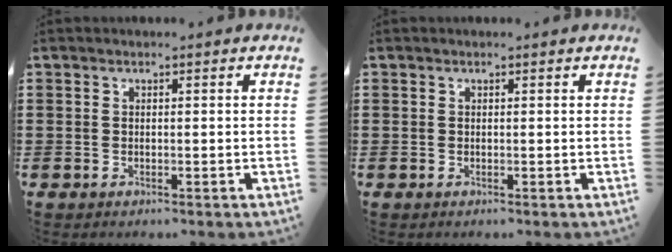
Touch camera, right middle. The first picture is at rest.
{"total": 0.0}